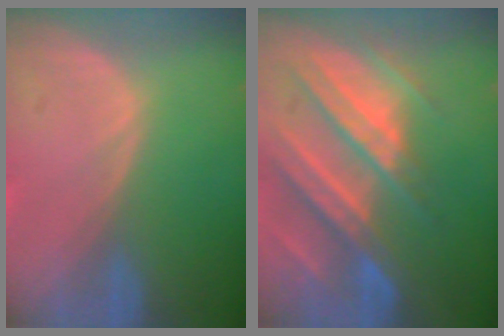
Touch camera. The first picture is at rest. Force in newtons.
{"total": 11.0, "press": 9.8, "slide": 5.0}